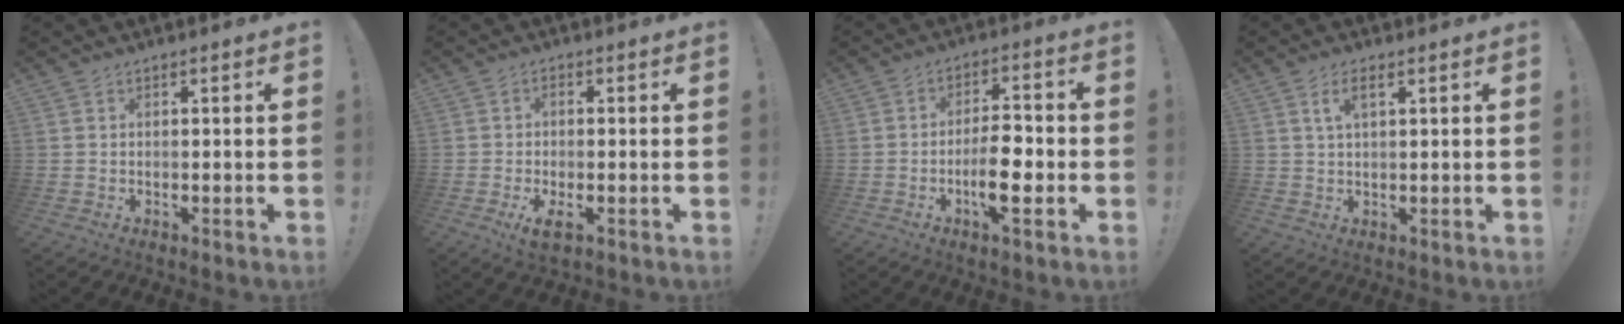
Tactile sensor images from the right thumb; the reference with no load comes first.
{"total": 4.8, "force": [-1.6, 1.1, 4.4], "torque": [-0.090, -0.006, -0.027]}
{"total": 10.3, "force": [-3.3, 3.2, 9.3], "torque": [-0.159, 0.007, -0.062]}
{"total": 3.9, "force": [1.8, 1.1, 3.2], "torque": [-0.060, 0.000, 0.029]}